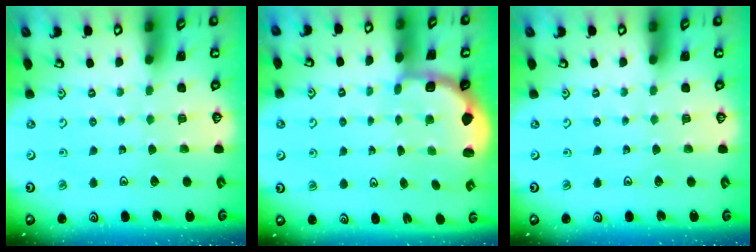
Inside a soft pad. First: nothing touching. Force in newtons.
{"total": 2.2, "press": 2.0, "slide": 1.0}
{"total": 0.0}